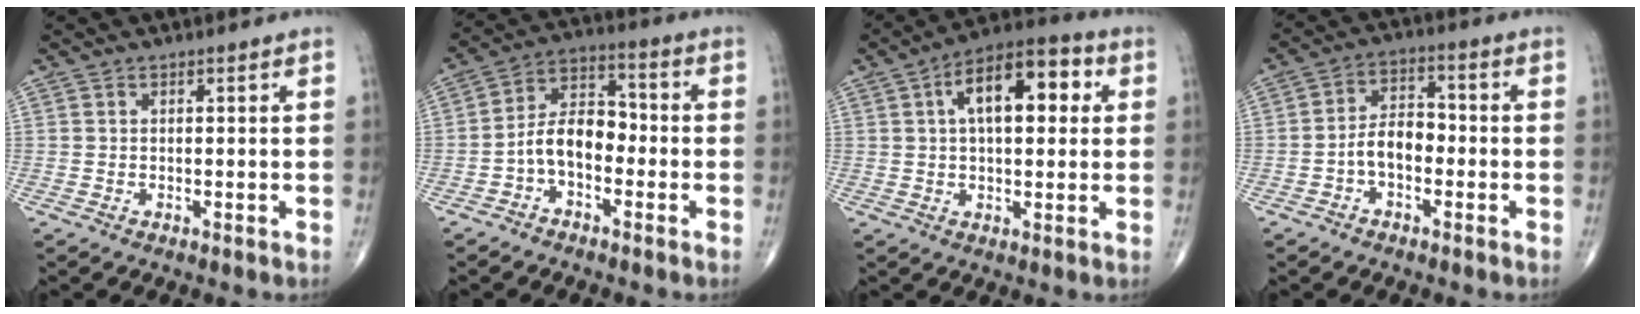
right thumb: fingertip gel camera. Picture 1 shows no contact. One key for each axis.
{"total": 8.8, "fx": -2.5, "fy": 5.4, "fz": 6.5, "tx": -0.097, "ty": 0.042, "tz": -0.057}
{"total": 14.3, "fx": 3.6, "fy": 7.0, "fz": 12.0, "tx": -0.167, "ty": 0.025, "tz": 0.049}
{"total": 7.1, "fx": -2.0, "fy": 4.0, "fz": 5.5, "tx": -0.088, "ty": 0.034, "tz": -0.044}